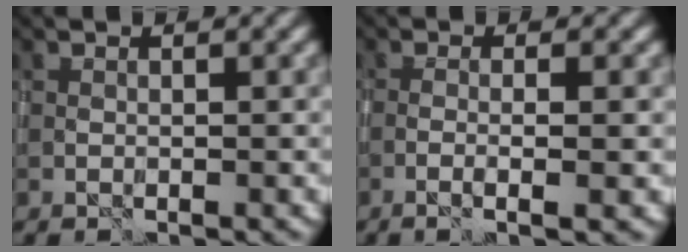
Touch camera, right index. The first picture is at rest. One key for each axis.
{"total": 3.0, "fx": -0.8, "fy": 0.4, "fz": 2.9, "tx": -0.044, "ty": 0.003, "tz": -0.020}